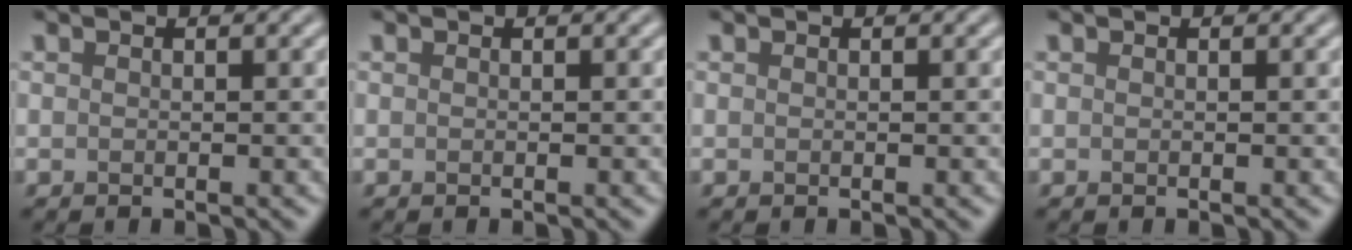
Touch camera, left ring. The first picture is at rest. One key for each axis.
{"total": 0.0}
{"total": 0.0}
{"total": 0.0}